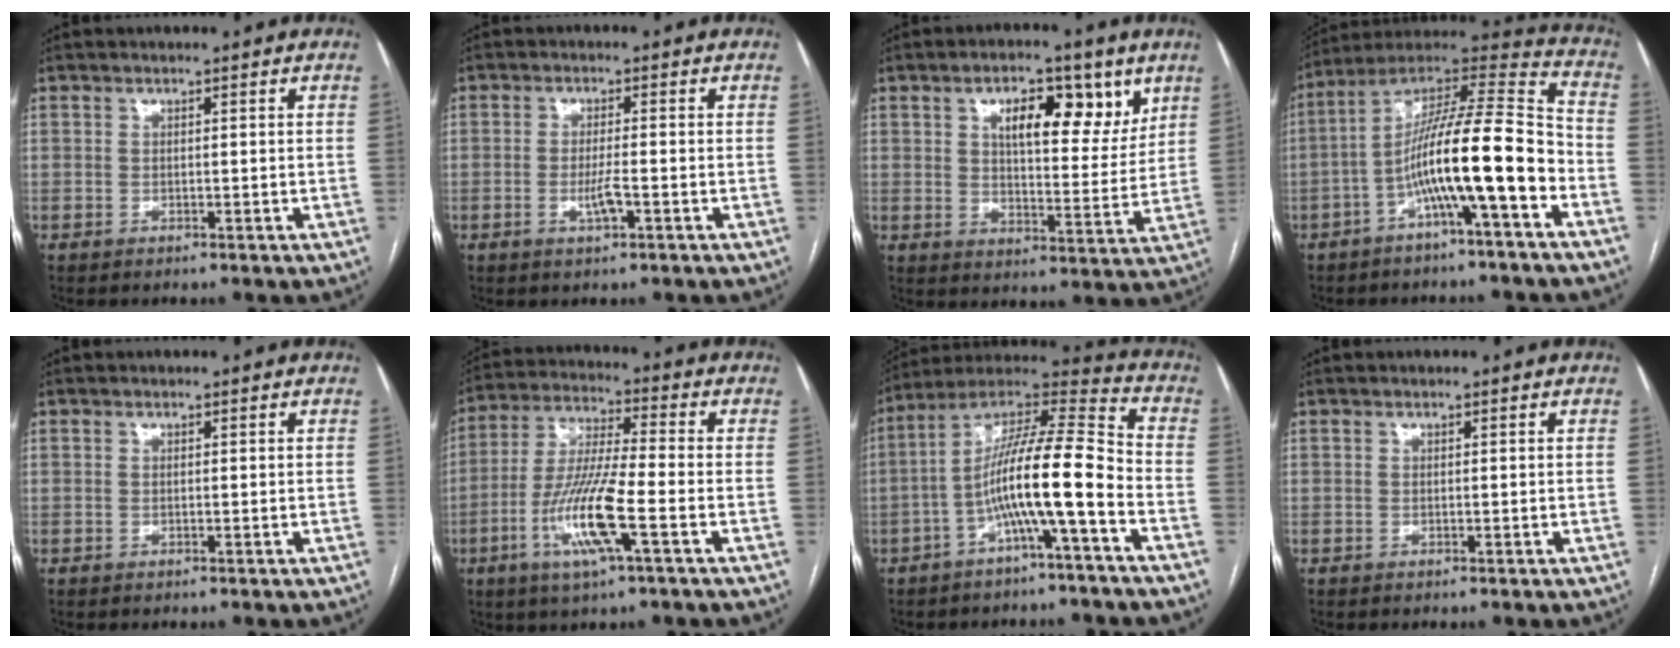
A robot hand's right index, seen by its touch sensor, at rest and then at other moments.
{"total": 3.1, "force": [-1.1, 0.4, 2.9], "torque": [-0.058, -0.003, -0.019]}
{"total": 11.4, "force": [5.6, 4.8, 8.8], "torque": [-0.122, 0.007, 0.086]}
{"total": 16.5, "force": [-5.6, 1.0, 15.4], "torque": [-0.261, 0.024, -0.095]}
{"total": 0.0}
{"total": 12.5, "force": [-4.5, 0.9, 11.7], "torque": [-0.238, -0.010, -0.087]}
{"total": 13.9, "force": [-4.6, 0.3, 13.1], "torque": [-0.229, 0.027, -0.086]}
{"total": 0.0}